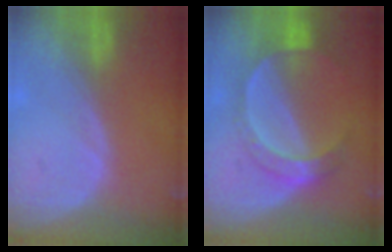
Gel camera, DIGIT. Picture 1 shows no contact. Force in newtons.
{"total": 7.2, "press": 6.4, "slide": 3.3}